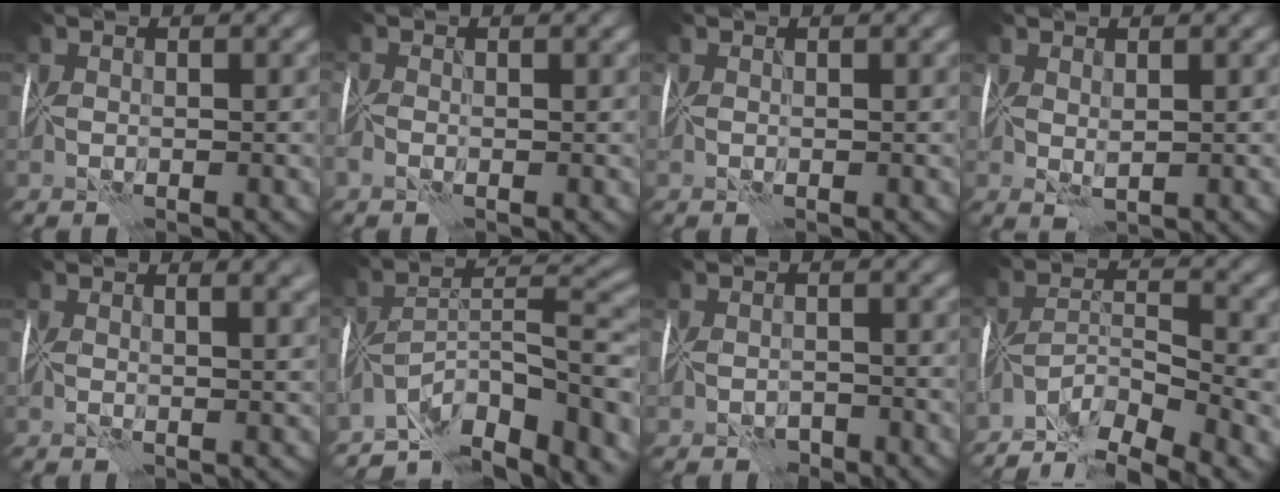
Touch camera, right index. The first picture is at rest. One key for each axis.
{"total": 1.4, "fx": -0.9, "fy": 0.6, "fz": 0.9, "tx": -0.023, "ty": -0.004, "tz": -0.022}
{"total": 1.2, "fx": -0.3, "fy": -1.0, "fz": -0.5, "tx": 0.015, "ty": -0.004, "tz": -0.005}
{"total": 0.7, "fx": 0.4, "fy": 0.0, "fz": 0.6, "tx": -0.013, "ty": -0.006, "tz": 0.011}
{"total": 3.5, "fx": 2.0, "fy": 0.8, "fz": 2.7, "tx": -0.023, "ty": 0.000, "tz": 0.033}
{"total": 11.3, "fx": -9.4, "fy": 2.1, "fz": 5.8, "tx": -0.063, "ty": 0.003, "tz": -0.163}
{"total": 2.3, "fx": -2.1, "fy": 0.9, "fz": 0.4, "tx": -0.002, "ty": -0.007, "tz": -0.036}
{"total": 6.9, "fx": -5.9, "fy": 0.2, "fz": 3.4, "tx": -0.039, "ty": -0.008, "tz": -0.112}